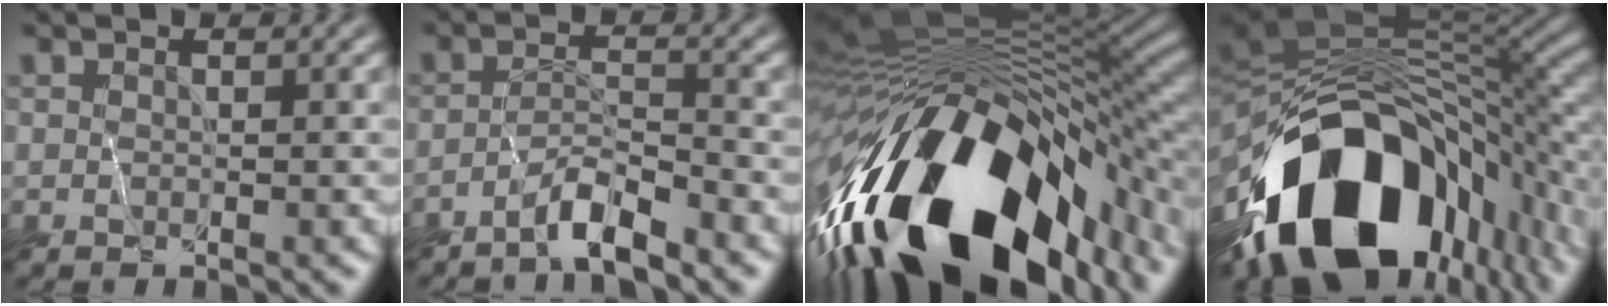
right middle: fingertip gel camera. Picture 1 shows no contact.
{"total": 3.4, "force": [-3.1, -0.4, 1.3], "torque": [-0.027, 0.002, -0.068]}
{"total": 16.3, "force": [-8.1, 6.0, 12.8], "torque": [-0.225, 0.004, -0.139]}
{"total": 16.7, "force": [-8.3, 8.3, 11.8], "torque": [-0.200, -0.023, -0.122]}